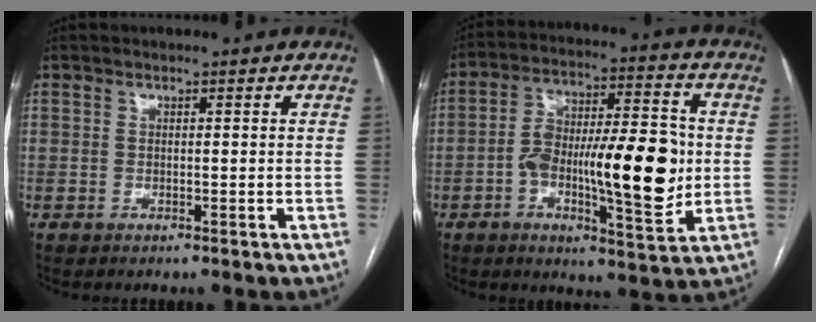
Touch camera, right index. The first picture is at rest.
{"total": 16.9, "force": [-2.1, 4.6, 16.1], "torque": [-0.263, 0.018, -0.030]}